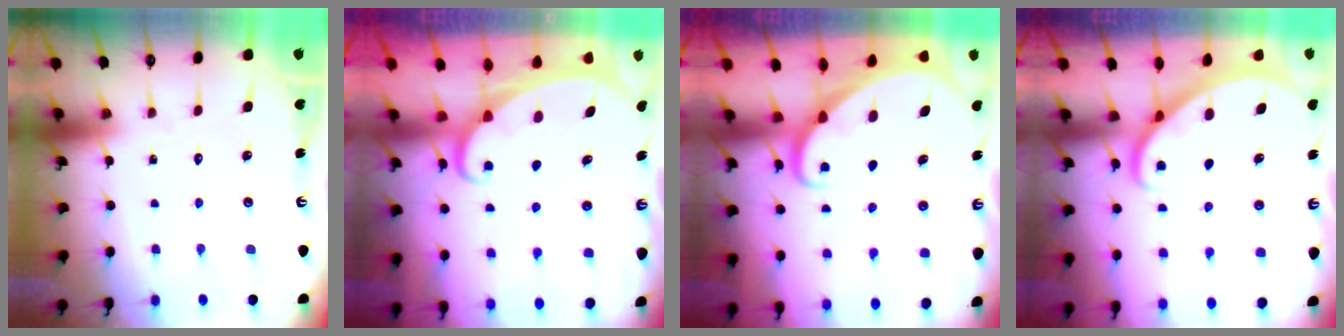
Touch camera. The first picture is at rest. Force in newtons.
{"total": 2.0, "press": 2.0, "slide": 0.1}
{"total": 2.5, "press": 2.5, "slide": 0.2}
{"total": 1.8, "press": 1.8, "slide": 0.1}